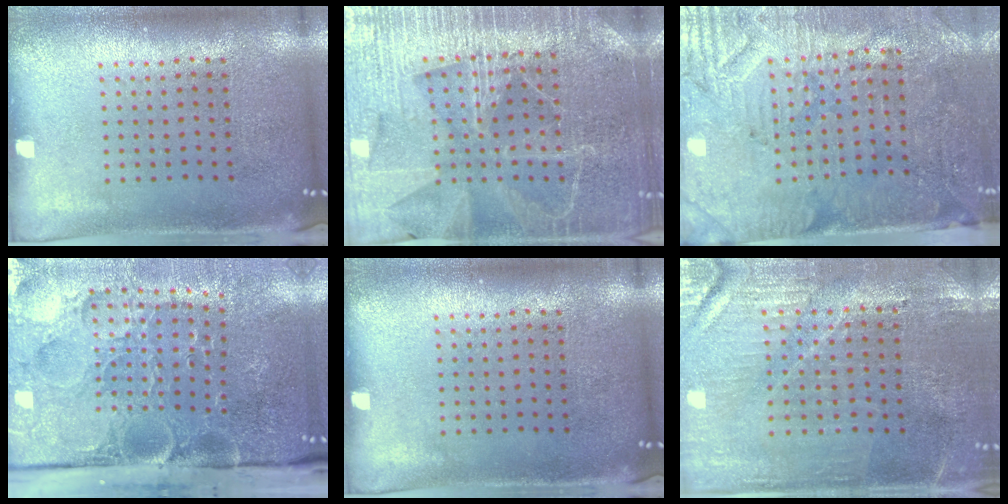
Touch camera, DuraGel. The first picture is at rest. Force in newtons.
{"total": 4.4, "press": 4.2, "slide": 1.6}
{"total": 3.3, "press": 3.0, "slide": 1.3}
{"total": 5.3, "press": 4.2, "slide": 3.3}
{"total": 0.0}
{"total": 1.3, "press": 1.3, "slide": 0.2}